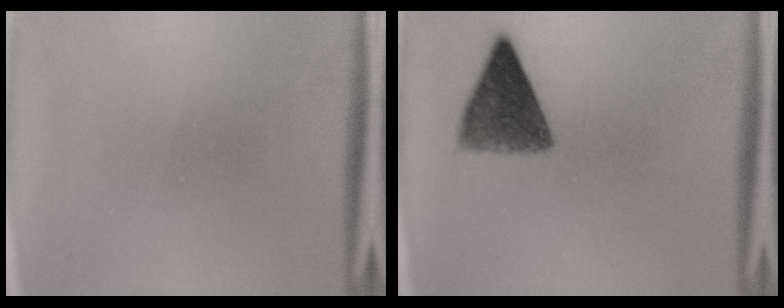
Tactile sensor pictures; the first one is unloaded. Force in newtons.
{"total": 7.7}